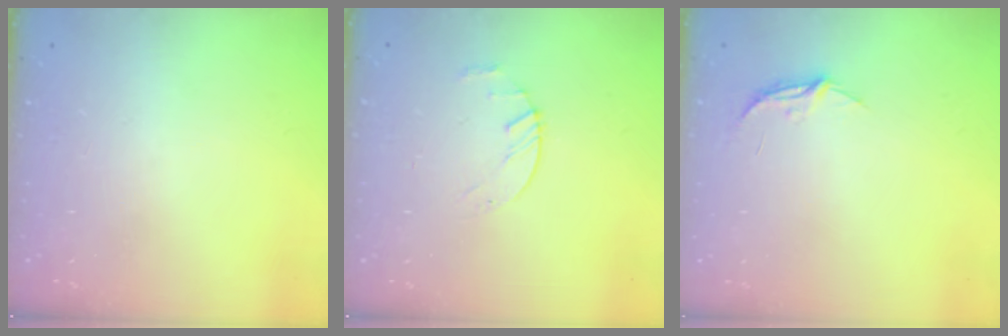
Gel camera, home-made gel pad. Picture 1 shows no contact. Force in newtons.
{"total": 2.2, "press": 2.2, "slide": 0.3}
{"total": 4.9, "press": 4.9, "slide": 0.3}